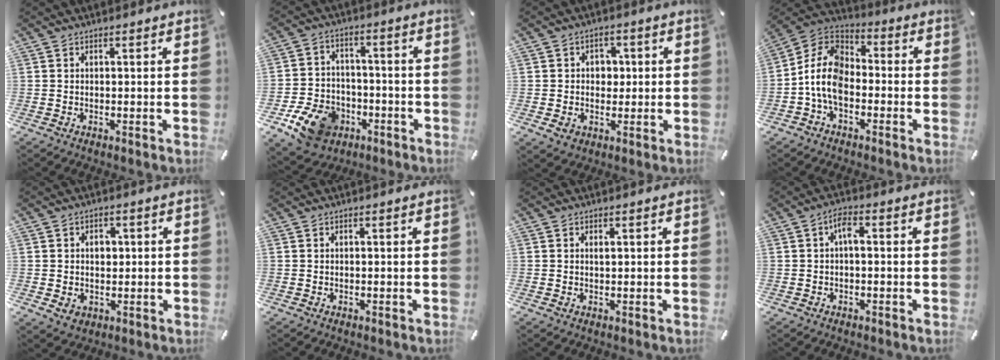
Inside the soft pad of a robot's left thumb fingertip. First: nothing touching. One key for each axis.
{"total": 12.3, "fx": -6.4, "fy": 9.1, "fz": 5.4, "tx": -0.100, "ty": 0.048, "tz": -0.110}
{"total": 6.4, "fx": 0.1, "fy": 6.1, "fz": 2.0, "tx": -0.019, "ty": 0.005, "tz": 0.000}
{"total": 10.8, "fx": -4.4, "fy": 7.1, "fz": 6.8, "tx": -0.168, "ty": 0.012, "tz": -0.093}
{"total": 5.3, "fx": 0.5, "fy": 4.9, "fz": 1.8, "tx": -0.012, "ty": 0.001, "tz": 0.006}
{"total": 0.0}
{"total": 0.6, "fx": 0.3, "fy": 0.3, "fz": 0.5, "tx": -0.010, "ty": 0.000, "tz": 0.005}
{"total": 3.6, "fx": -0.1, "fy": 1.6, "fz": 3.2, "tx": -0.062, "ty": 0.015, "tz": -0.005}